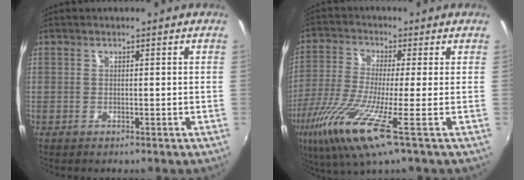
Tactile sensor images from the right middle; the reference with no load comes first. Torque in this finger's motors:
{"motor_torque": [1.66, -0.48, 0.36, 0.21]}